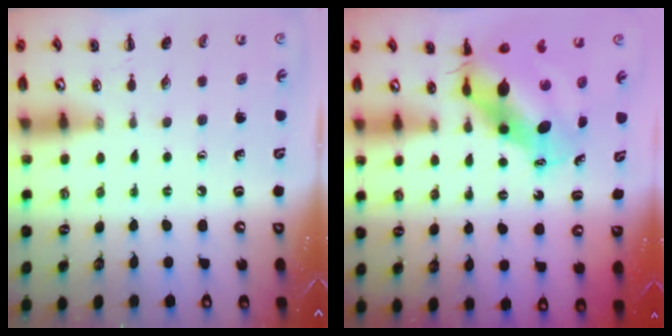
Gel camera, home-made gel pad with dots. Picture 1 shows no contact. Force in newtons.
{"total": 8.9, "press": 8.7, "slide": 1.9}